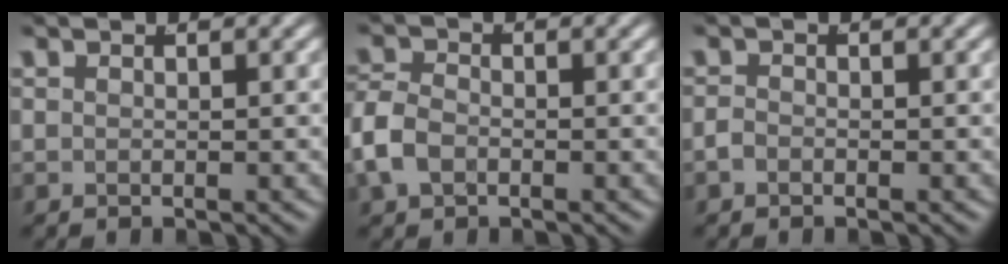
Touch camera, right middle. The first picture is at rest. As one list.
[{"total": 3.1, "force": [-0.9, 2.4, 1.7], "torque": [-0.057, -0.013, -0.008]}, {"total": 0.8, "force": [-0.7, 0.1, 0.3], "torque": [-0.012, -0.009, -0.010]}]